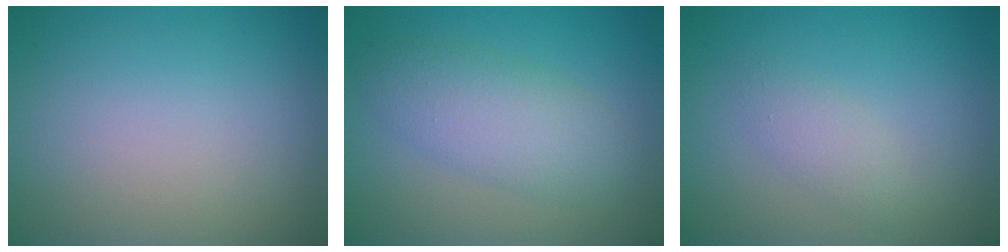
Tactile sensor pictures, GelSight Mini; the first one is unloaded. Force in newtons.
{"total": 4.5, "press": 4.5, "slide": 0.2}
{"total": 1.6, "press": 1.6, "slide": 0.1}